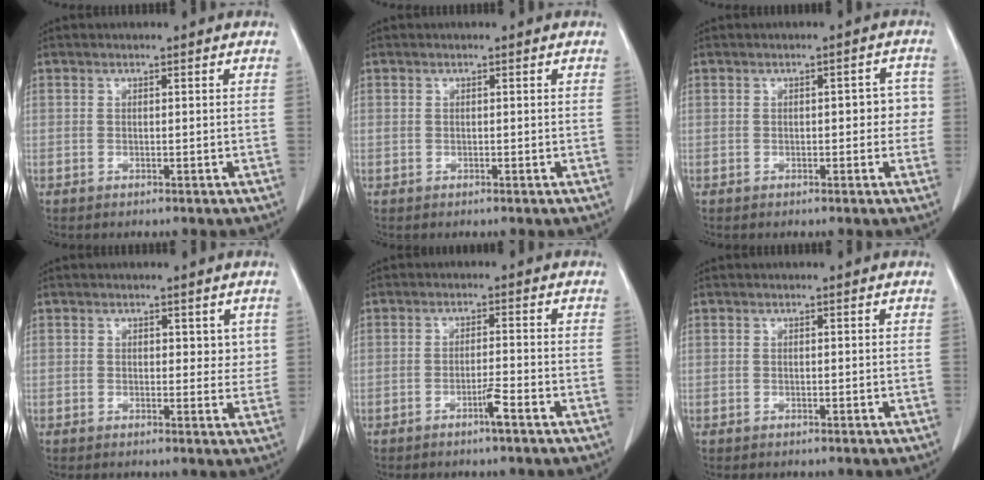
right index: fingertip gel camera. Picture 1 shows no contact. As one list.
[{"total": 0.0}, {"total": 3.6, "force": [-0.1, 1.9, 3.1], "torque": [-0.025, 0.021, -0.002]}, {"total": 2.8, "force": [1.0, 1.8, 1.9], "torque": [-0.008, -0.005, 0.009]}, {"total": 2.8, "force": [-1.8, -0.3, 2.2], "torque": [-0.039, -0.002, -0.032]}, {"total": 0.0}]